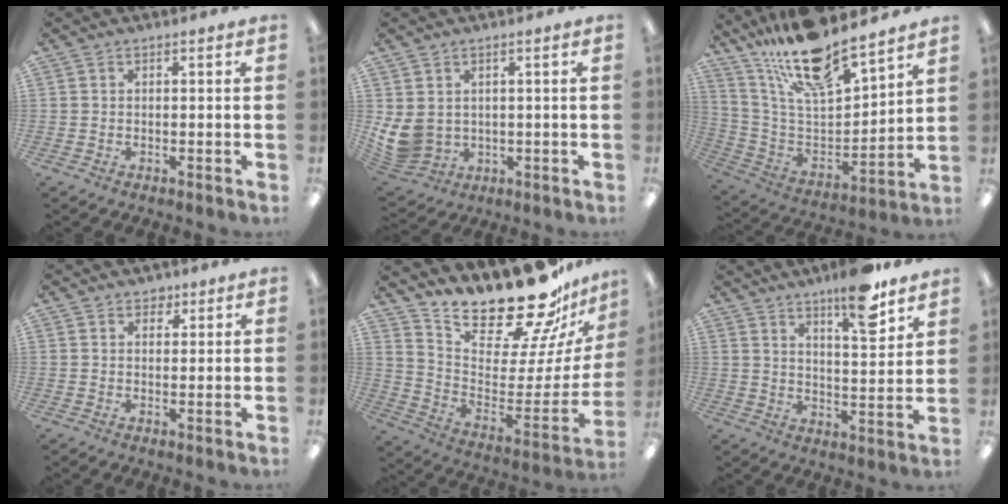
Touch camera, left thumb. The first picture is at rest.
{"total": 7.1, "force": [1.5, 6.0, 3.5], "torque": [-0.105, -0.009, 0.031]}
{"total": 20.4, "force": [17.1, 5.2, 9.7], "torque": [-0.186, -0.112, 0.299]}
{"total": 2.4, "force": [1.8, 1.5, 0.5], "torque": [0.003, -0.005, 0.031]}
{"total": 23.7, "force": [20.4, 6.3, 10.4], "torque": [-0.153, -0.171, 0.348]}
{"total": 12.3, "force": [9.0, 3.4, 7.7], "torque": [-0.099, -0.056, 0.148]}